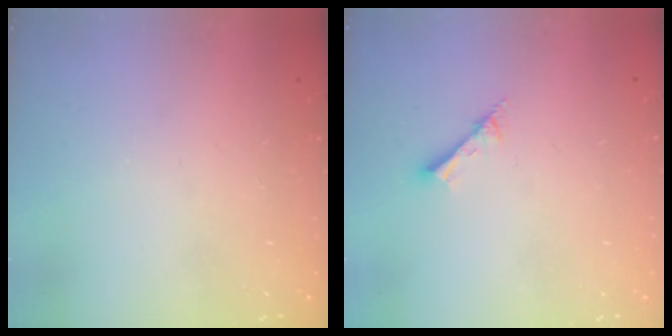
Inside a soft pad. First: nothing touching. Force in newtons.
{"total": 2.8, "press": 2.7, "slide": 0.4}